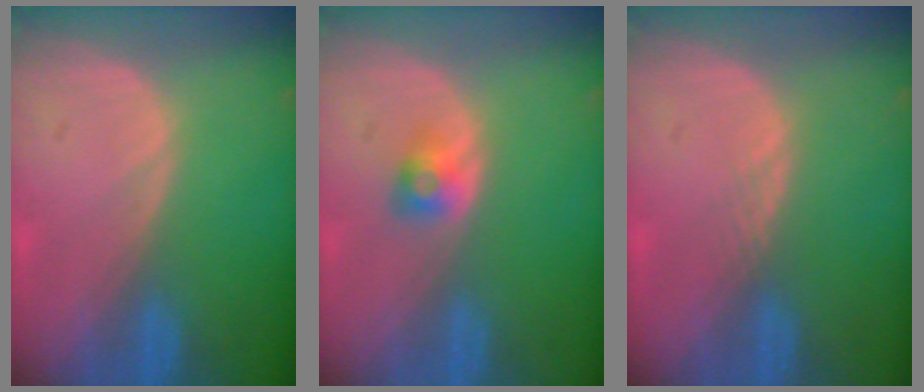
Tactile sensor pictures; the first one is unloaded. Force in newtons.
{"total": 2.6, "press": 2.3, "slide": 1.2}
{"total": 1.0, "press": 0.8, "slide": 0.5}